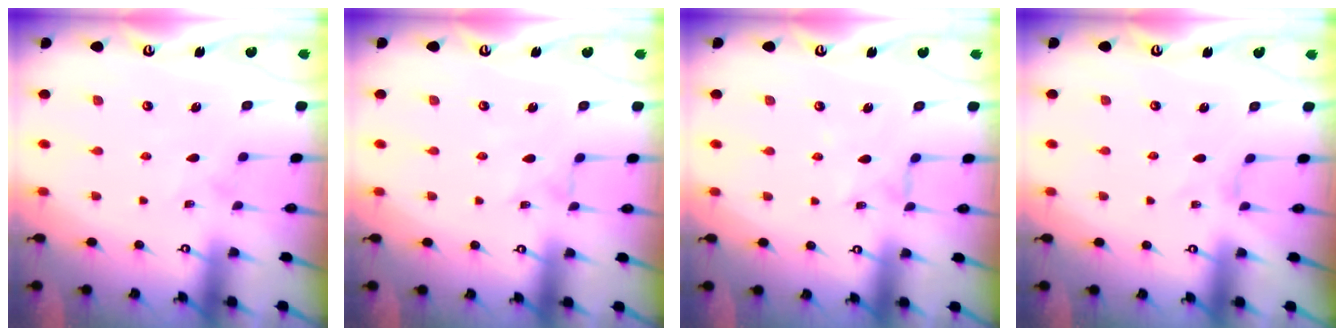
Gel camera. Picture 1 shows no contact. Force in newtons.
{"total": 1.4, "press": 1.4, "slide": 0.3}
{"total": 4.0, "press": 4.0, "slide": 0.4}
{"total": 0.0}